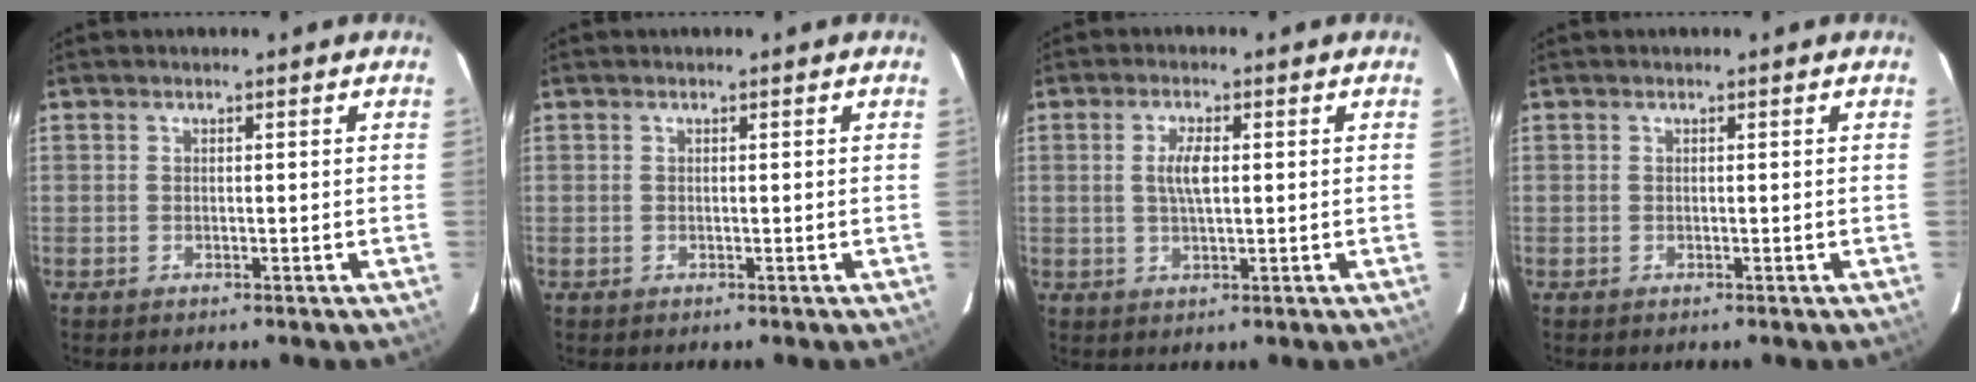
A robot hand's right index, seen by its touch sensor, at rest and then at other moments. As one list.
[{"total": 0.0}, {"total": 3.9, "force": [0.5, 1.3, 3.6], "torque": [-0.069, 0.002, 0.010]}, {"total": 0.0}]